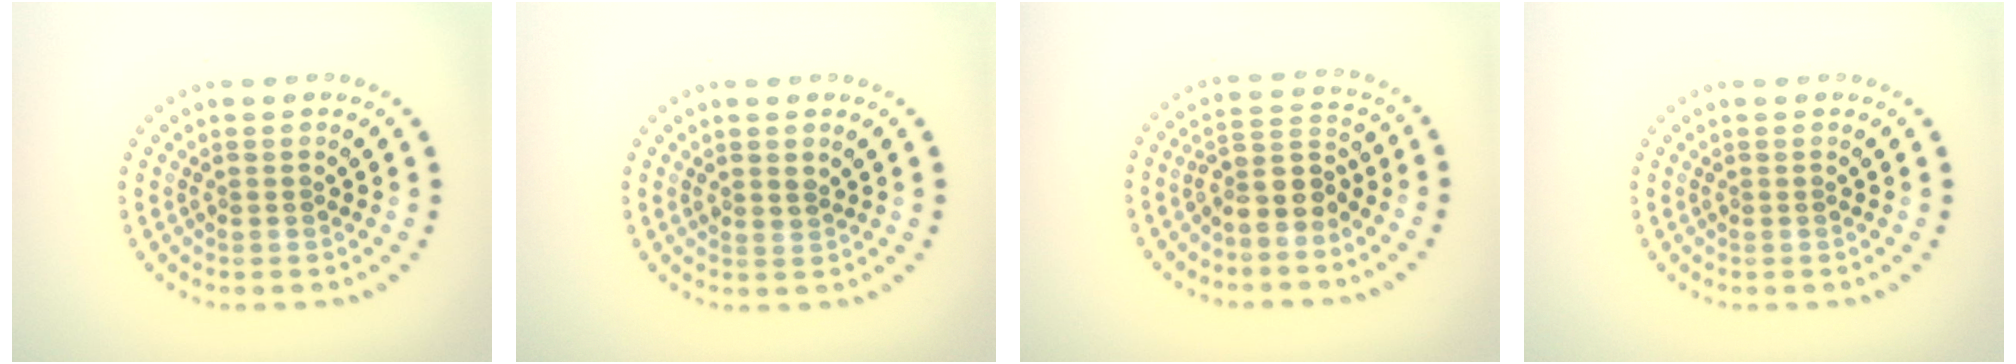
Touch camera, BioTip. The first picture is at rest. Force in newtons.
{"total": 0.7, "press": 0.4, "slide": 0.6}
{"total": 3.4, "press": 2.7, "slide": 2.0}
{"total": 0.0}